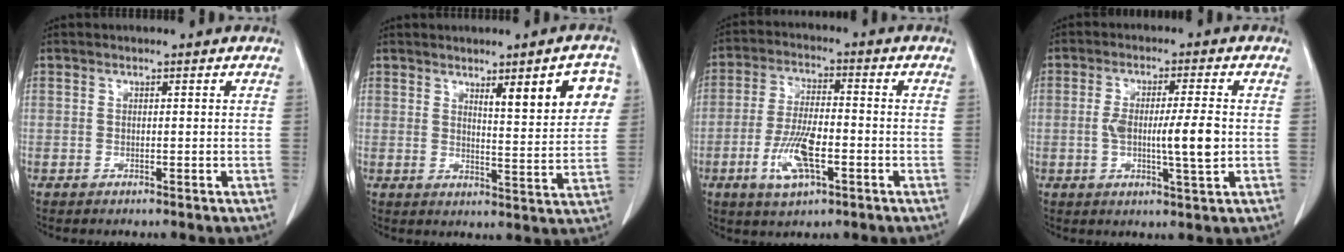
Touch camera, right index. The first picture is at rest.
{"total": 9.0, "force": [4.2, 1.4, 7.9], "torque": [-0.099, -0.003, 0.056]}
{"total": 8.8, "force": [-3.1, 2.8, 7.8], "torque": [-0.161, -0.003, -0.054]}
{"total": 7.8, "force": [-0.6, 0.6, 7.7], "torque": [-0.136, -0.003, -0.009]}